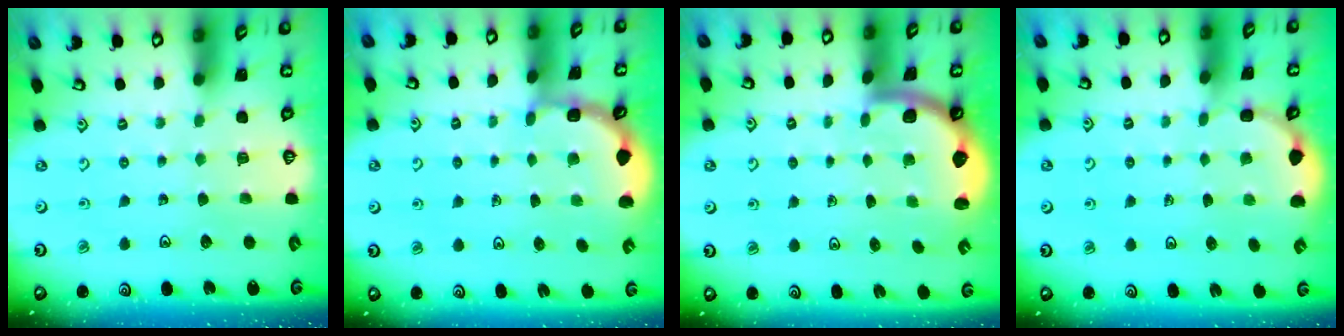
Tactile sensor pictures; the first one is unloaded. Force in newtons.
{"total": 2.1, "press": 2.1, "slide": 0.3}
{"total": 1.8, "press": 1.8, "slide": 0.3}
{"total": 1.6, "press": 1.2, "slide": 1.0}